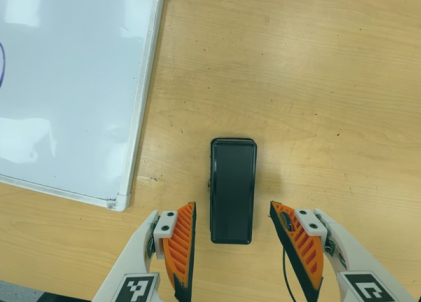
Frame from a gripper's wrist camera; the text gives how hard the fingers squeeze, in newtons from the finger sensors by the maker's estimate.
{"total": 0.0}